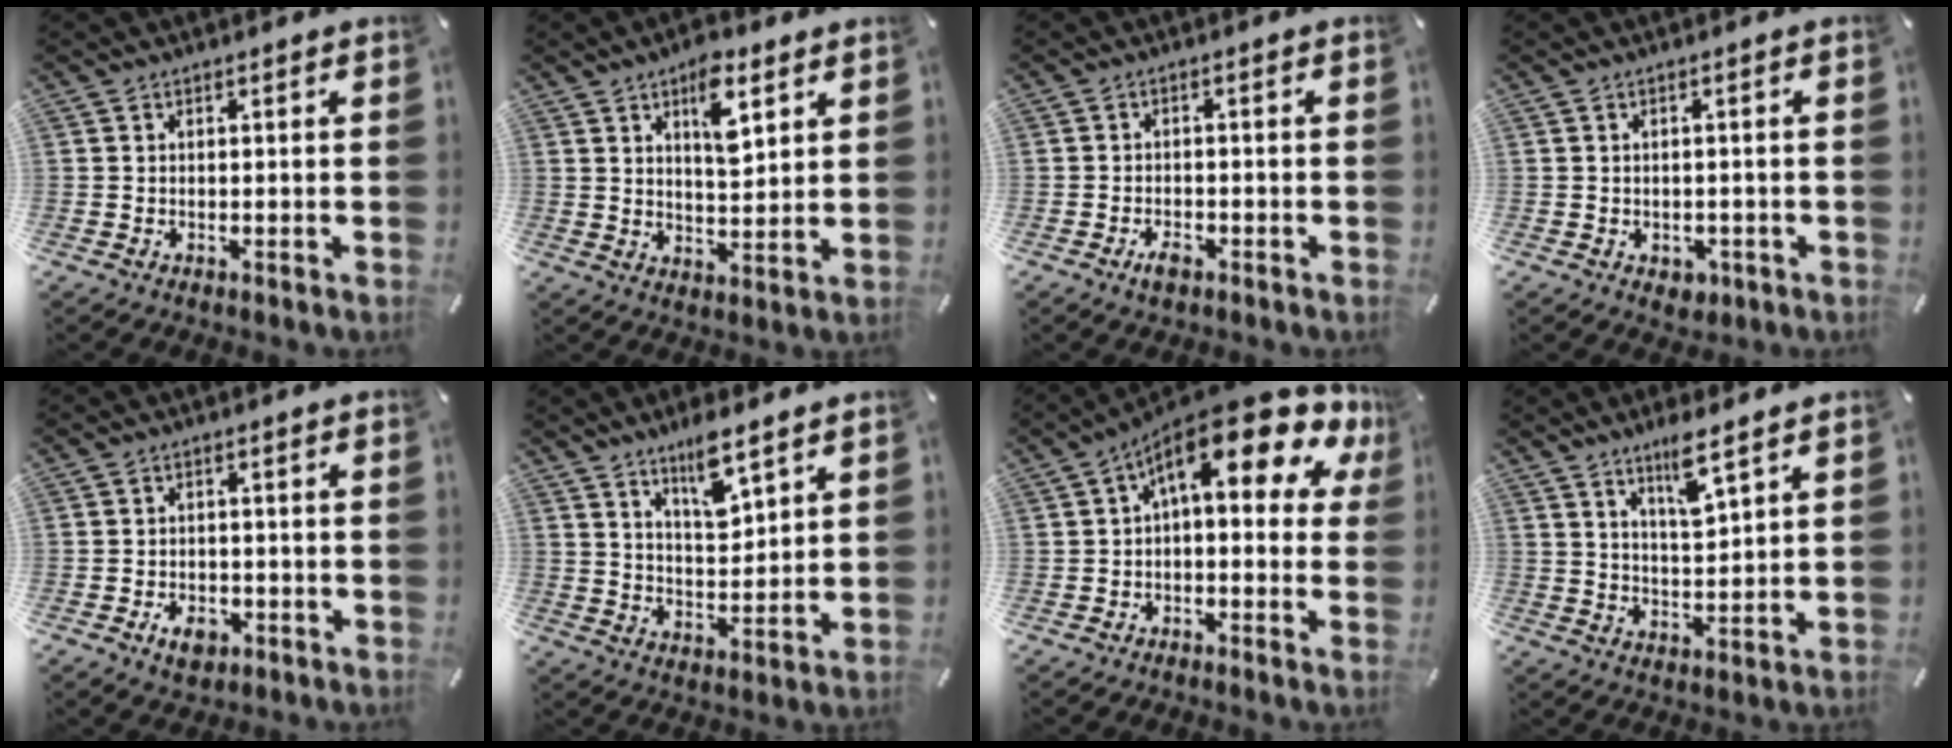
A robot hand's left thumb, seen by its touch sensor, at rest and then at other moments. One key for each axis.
{"total": 9.3, "fx": 5.1, "fy": 4.3, "fz": 6.5, "tx": -0.082, "ty": -0.025, "tz": 0.080}
{"total": 3.0, "fx": -1.9, "fy": 1.6, "fz": 1.7, "tx": -0.034, "ty": 0.006, "tz": -0.036}
{"total": 2.4, "fx": -0.9, "fy": 2.0, "fz": 0.9, "tx": -0.015, "ty": 0.005, "tz": -0.017}
{"total": 4.6, "fx": -2.4, "fy": 3.1, "fz": 2.5, "tx": -0.050, "ty": 0.009, "tz": -0.044}
{"total": 8.4, "fx": 6.4, "fy": 2.5, "fz": 4.9, "tx": -0.072, "ty": -0.038, "tz": 0.108}
{"total": 14.9, "fx": 7.3, "fy": 5.2, "fz": 11.8, "tx": -0.196, "ty": -0.059, "tz": 0.118}
{"total": 7.1, "fx": 5.3, "fy": 1.1, "fz": 4.6, "tx": -0.081, "ty": -0.029, "tz": 0.087}